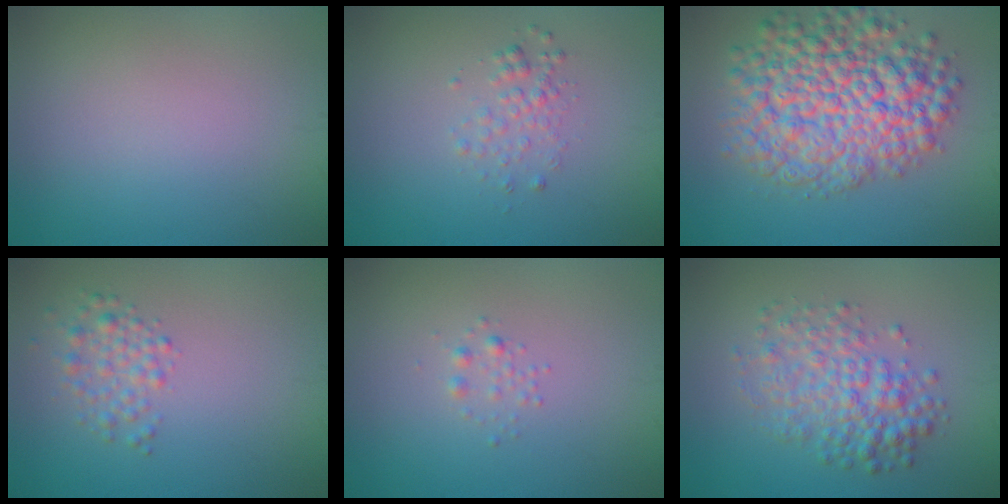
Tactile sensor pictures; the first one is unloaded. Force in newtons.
{"total": 1.5, "press": 1.5, "slide": 0.1}
{"total": 9.9, "press": 9.9, "slide": 0.3}
{"total": 2.2, "press": 2.2, "slide": 0.1}
{"total": 0.8, "press": 0.8, "slide": 0.0}
{"total": 4.5, "press": 4.5, "slide": 0.0}